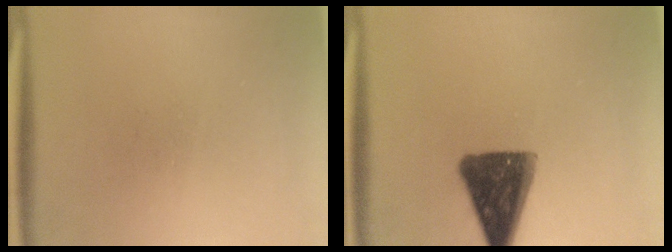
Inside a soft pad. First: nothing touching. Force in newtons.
{"total": 13.0}